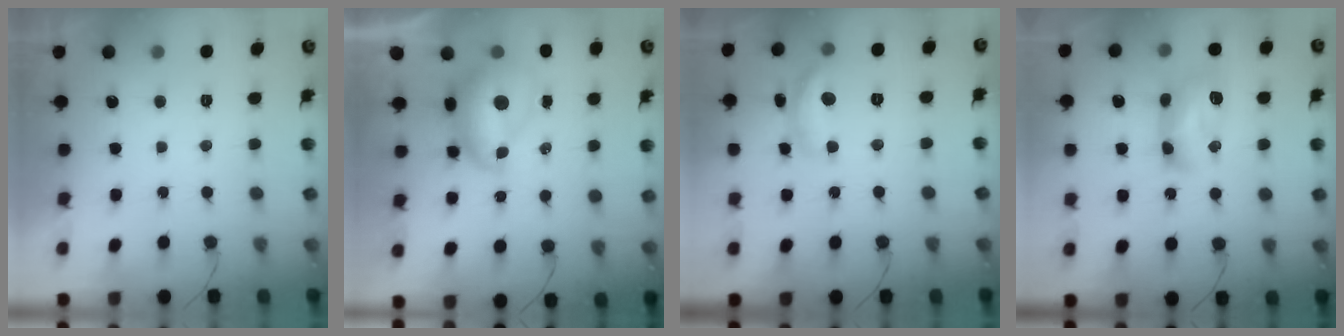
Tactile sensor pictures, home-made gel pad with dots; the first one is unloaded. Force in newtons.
{"total": 9.6, "press": 9.5, "slide": 1.1}
{"total": 11.2, "press": 11.2, "slide": 0.8}
{"total": 11.5, "press": 11.5, "slide": 0.5}